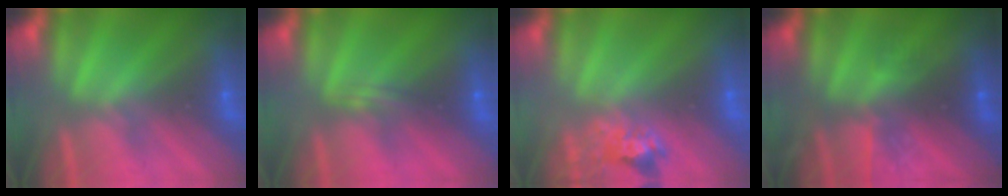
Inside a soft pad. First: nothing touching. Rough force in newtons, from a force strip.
{"total": 2.3}
{"total": 2.4}
{"total": 3.3}